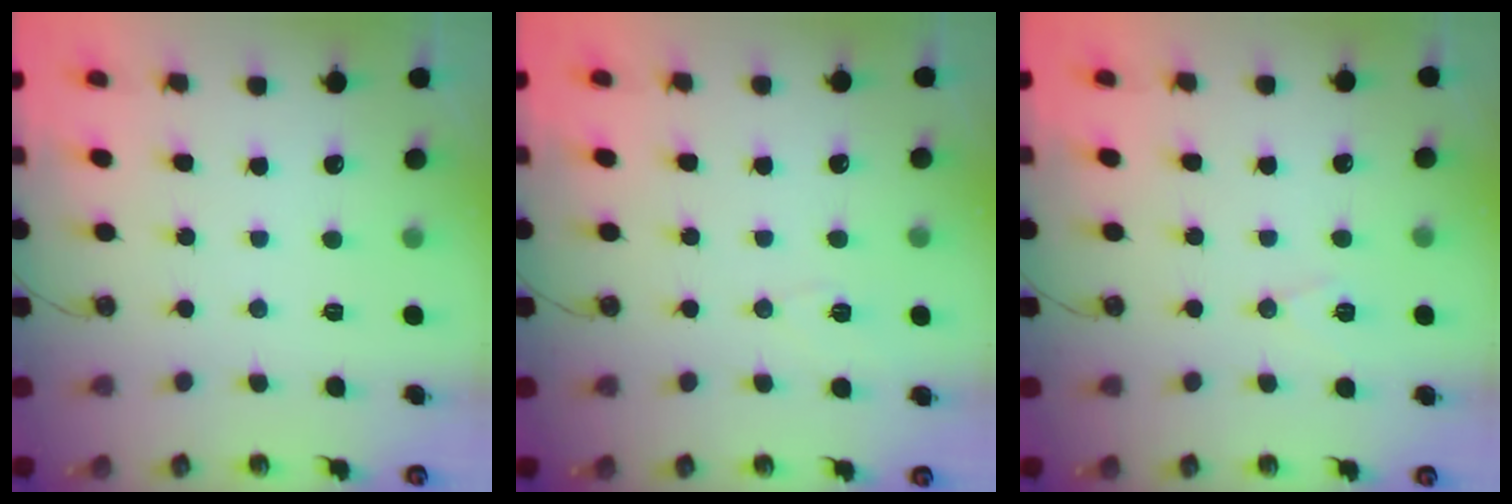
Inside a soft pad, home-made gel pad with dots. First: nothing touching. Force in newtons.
{"total": 4.1, "press": 3.4, "slide": 2.2}
{"total": 6.7, "press": 5.6, "slide": 3.6}